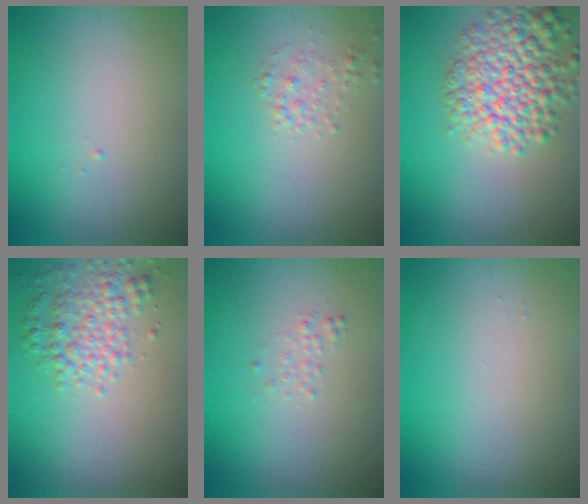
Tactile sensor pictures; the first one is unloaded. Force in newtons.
{"total": 1.3, "press": 1.2, "slide": 0.1}
{"total": 6.7, "press": 6.7, "slide": 0.3}
{"total": 3.6, "press": 3.6, "slide": 0.2}
{"total": 0.7, "press": 0.7, "slide": 0.1}
{"total": 0.0}